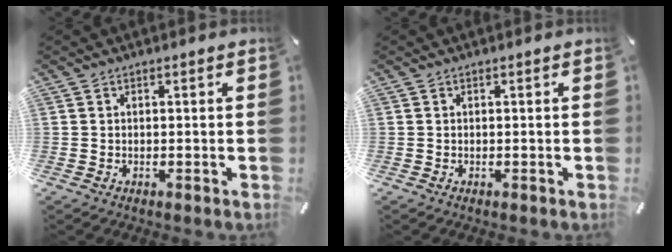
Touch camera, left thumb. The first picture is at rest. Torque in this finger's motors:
{"motor_torque": [0.10, -0.02, -0.05, 0.00, 0.00]}